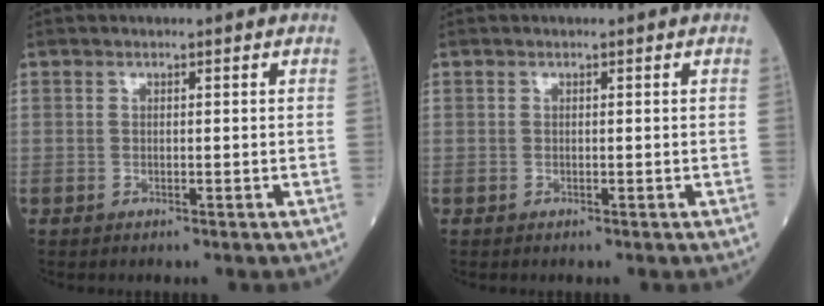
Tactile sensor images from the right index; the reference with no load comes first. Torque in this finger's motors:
{"motor_torque": [0.00, 0.00, 0.00, 0.00]}